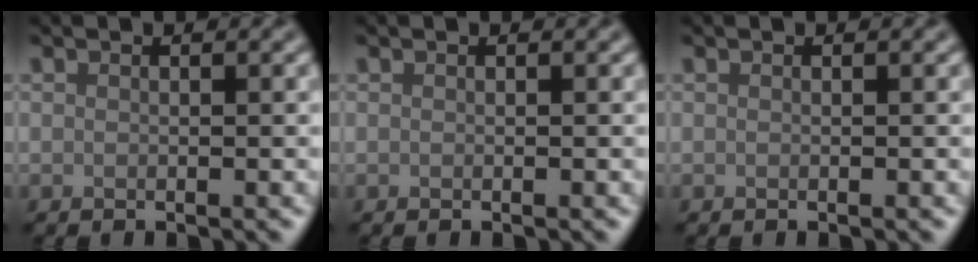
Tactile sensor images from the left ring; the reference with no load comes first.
{"total": 0.0}
{"total": 0.0}